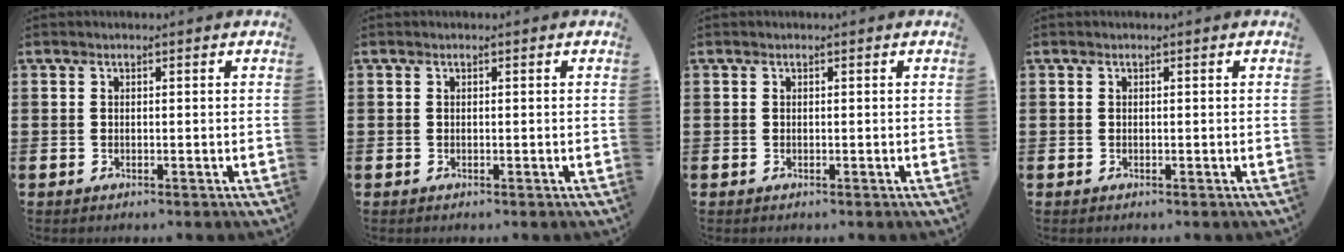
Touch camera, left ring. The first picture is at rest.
{"total": 0.0}
{"total": 0.0}
{"total": 0.0}